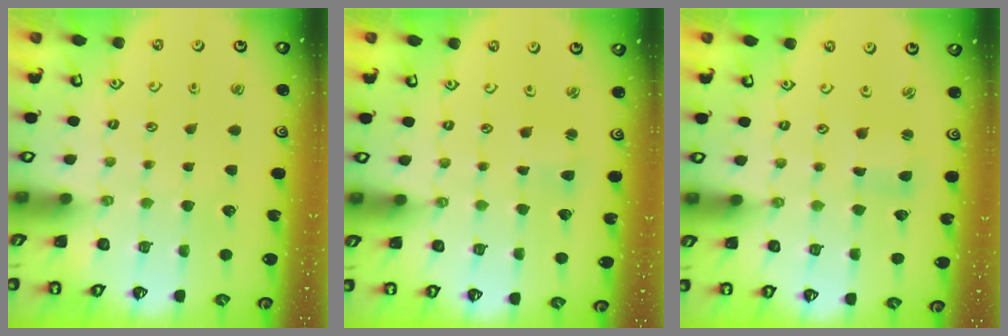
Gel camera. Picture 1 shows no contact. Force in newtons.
{"total": 1.5, "press": 1.4, "slide": 0.4}
{"total": 1.5, "press": 1.5, "slide": 0.3}